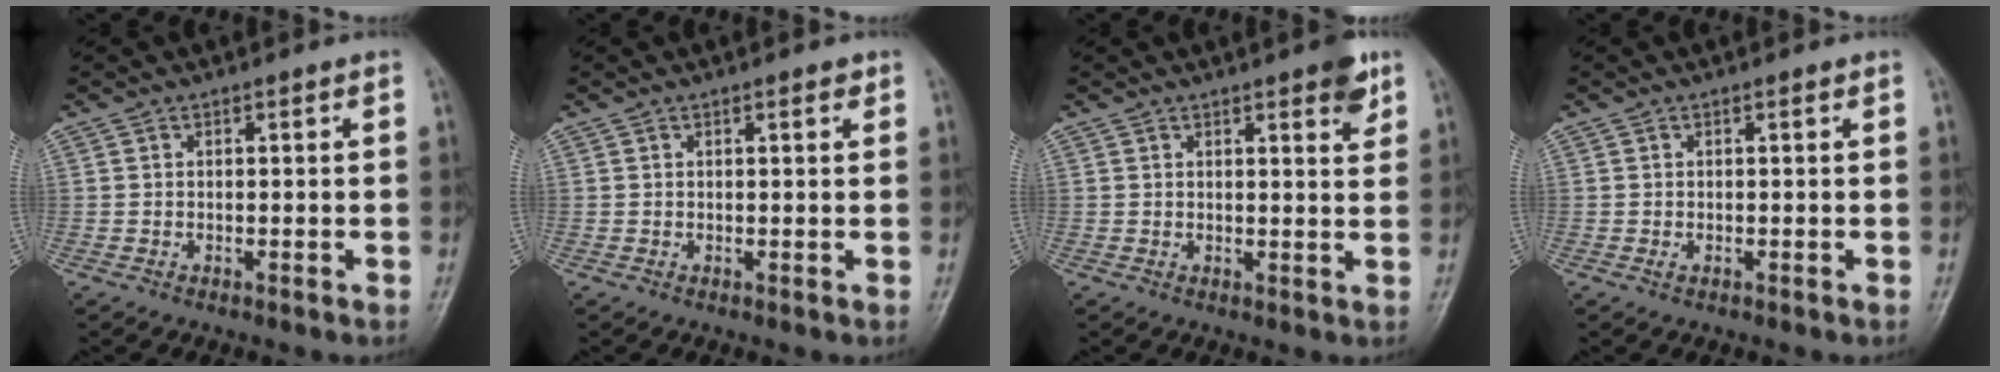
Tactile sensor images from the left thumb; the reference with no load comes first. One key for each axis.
{"total": 1.2, "fx": 0.7, "fy": 0.4, "fz": 0.9, "tx": -0.011, "ty": -0.001, "tz": 0.008}
{"total": 4.6, "fx": 2.8, "fy": 1.2, "fz": 3.5, "tx": -0.036, "ty": -0.013, "tz": 0.031}
{"total": 0.9, "fx": 0.1, "fy": 0.4, "fz": 0.8, "tx": -0.014, "ty": 0.001, "tz": 0.004}